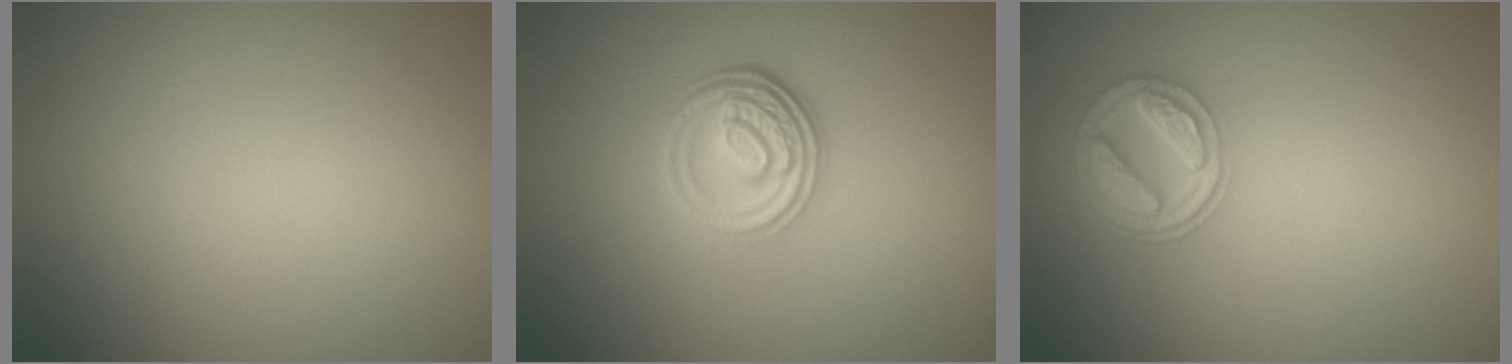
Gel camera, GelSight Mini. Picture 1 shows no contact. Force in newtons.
{"total": 4.5, "press": 3.4, "slide": 3.0}
{"total": 4.3, "press": 3.6, "slide": 2.3}